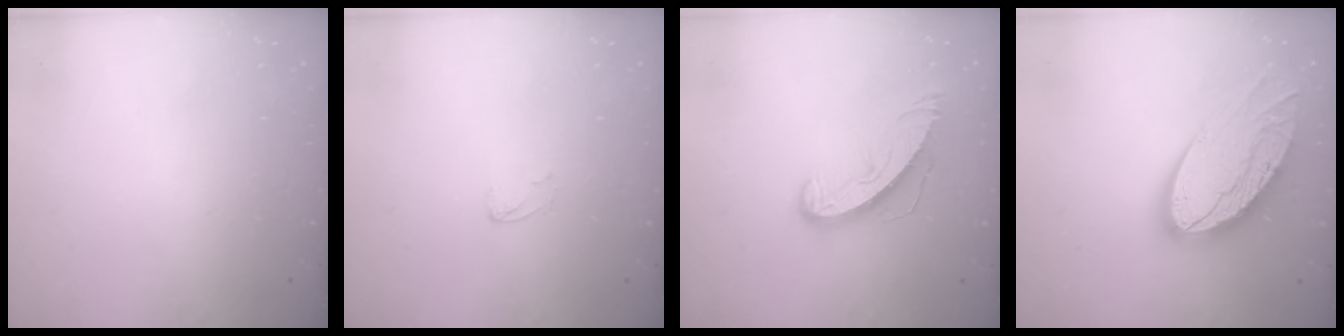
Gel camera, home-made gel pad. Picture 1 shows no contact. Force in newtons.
{"total": 2.8, "press": 2.8, "slide": 0.3}
{"total": 9.2, "press": 9.2, "slide": 0.3}
{"total": 22.4, "press": 22.3, "slide": 1.7}